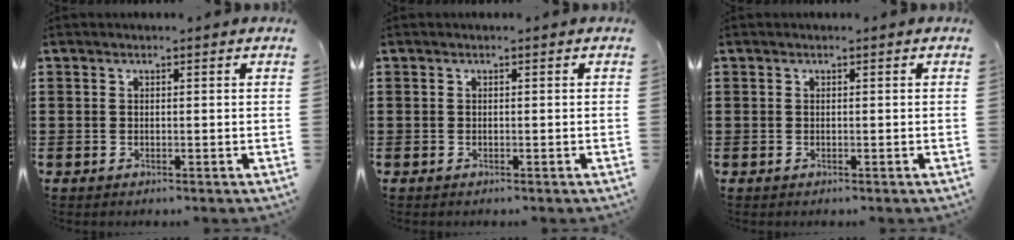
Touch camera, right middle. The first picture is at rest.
{"total": 0.0}
{"total": 0.0}